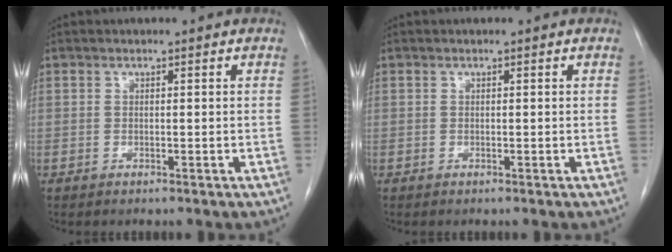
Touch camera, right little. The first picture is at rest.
{"total": 0.0}